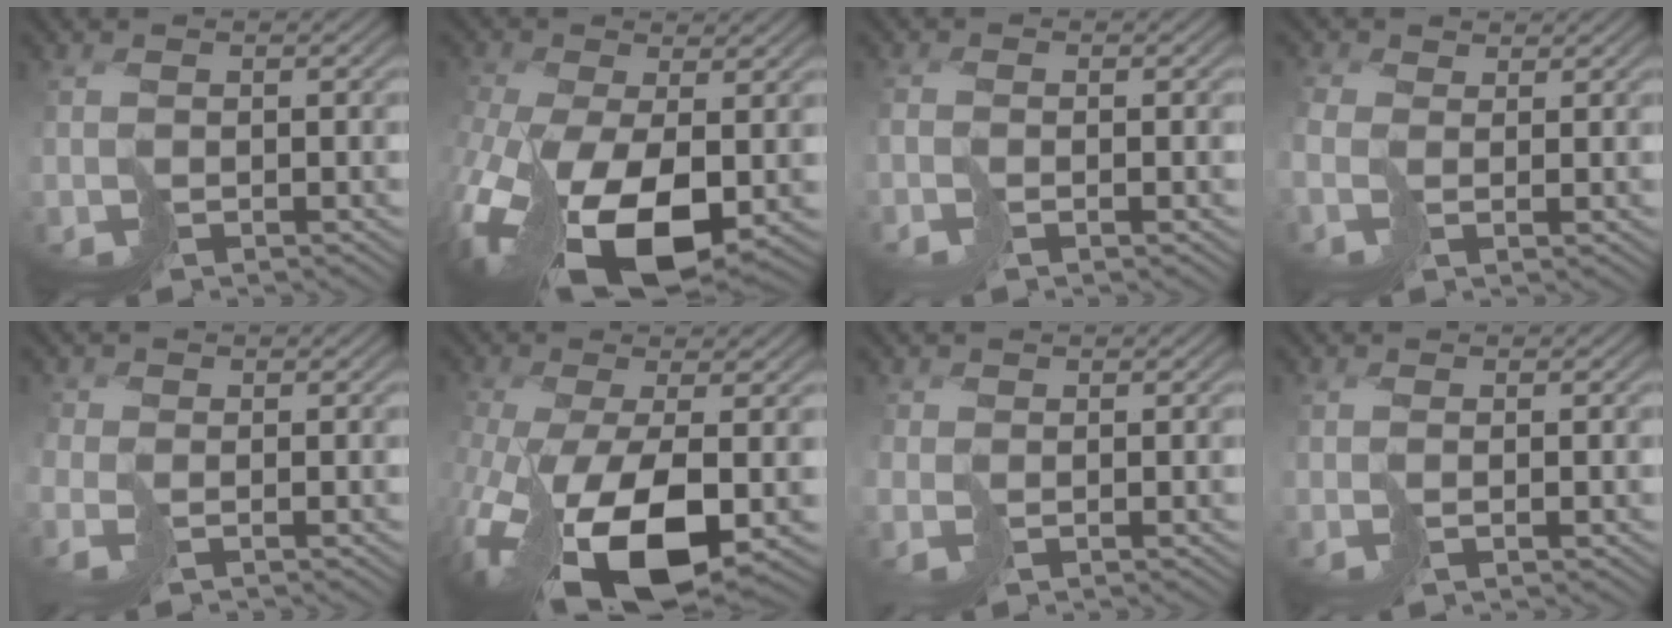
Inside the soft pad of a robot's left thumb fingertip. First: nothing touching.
{"total": 17.2, "force": [-6.0, 9.1, 13.3], "torque": [-0.309, -0.053, -0.079]}
{"total": 1.2, "force": [-0.7, 0.3, 0.9], "torque": [-0.024, -0.001, -0.020]}
{"total": 3.0, "force": [0.3, 2.0, 2.3], "torque": [-0.077, 0.004, -0.001]}
{"total": 2.0, "force": [-0.7, 1.2, 1.4], "torque": [-0.045, -0.004, -0.020]}
{"total": 16.8, "force": [-6.4, 7.4, 13.7], "torque": [-0.303, -0.048, -0.089]}
{"total": 1.1, "force": [0.2, 0.8, 0.7], "torque": [-0.027, -0.008, 0.004]}
{"total": 1.3, "force": [0.1, 0.1, 1.3], "torque": [-0.029, -0.003, 0.002]}